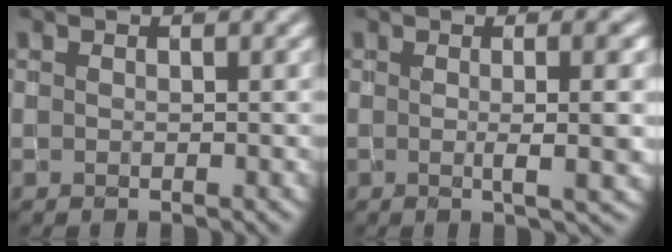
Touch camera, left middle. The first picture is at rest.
{"total": 5.7, "force": [0.3, 1.6, 5.5], "torque": [-0.051, 0.009, -0.004]}